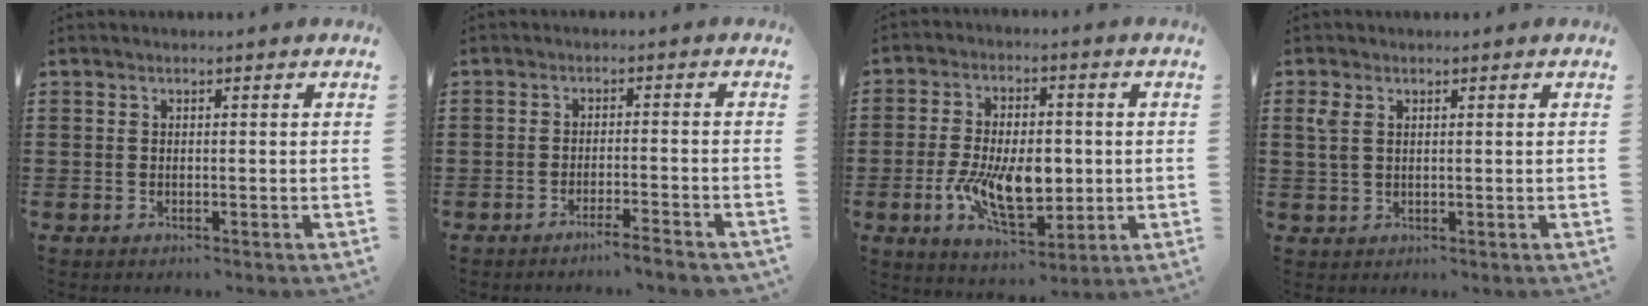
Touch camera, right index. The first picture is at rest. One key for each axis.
{"total": 3.2, "fx": -2.9, "fy": -0.3, "fz": 1.3, "tx": -0.022, "ty": -0.005, "tz": -0.057}
{"total": 10.9, "fx": -1.6, "fy": 5.9, "fz": 9.0, "tx": -0.172, "ty": -0.002, "tz": -0.029}
{"total": 2.4, "fx": 0.9, "fy": 1.4, "fz": 1.7, "tx": -0.040, "ty": 0.006, "tz": 0.015}